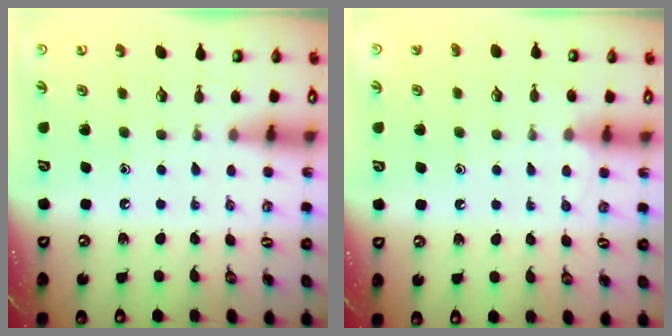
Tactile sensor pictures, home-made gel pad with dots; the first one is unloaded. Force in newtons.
{"total": 2.7, "press": 2.7, "slide": 0.3}